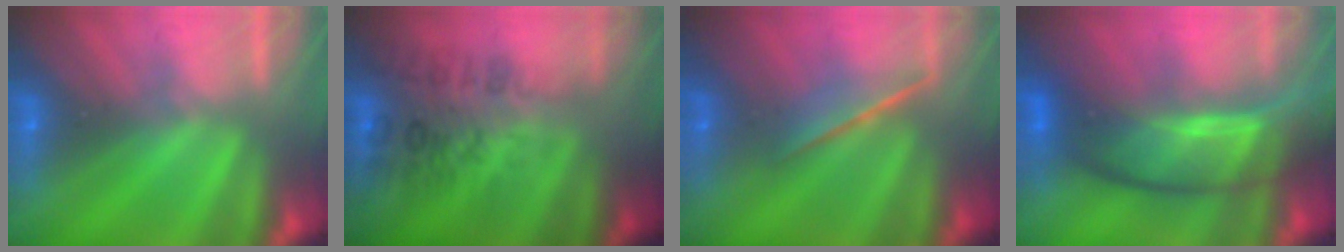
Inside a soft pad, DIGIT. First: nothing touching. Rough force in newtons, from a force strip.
{"total": 2.7}
{"total": 1.6}
{"total": 7.8}